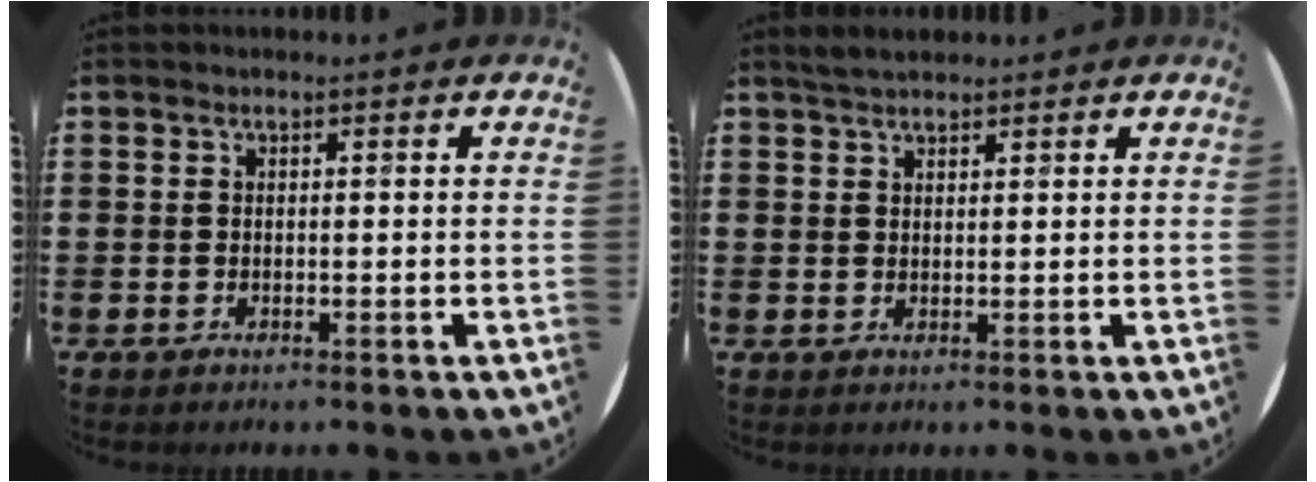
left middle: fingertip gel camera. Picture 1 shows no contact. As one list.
[{"total": 2.1, "force": [2.0, 0.5, 0.6], "torque": [-0.016, 0.006, 0.038]}]